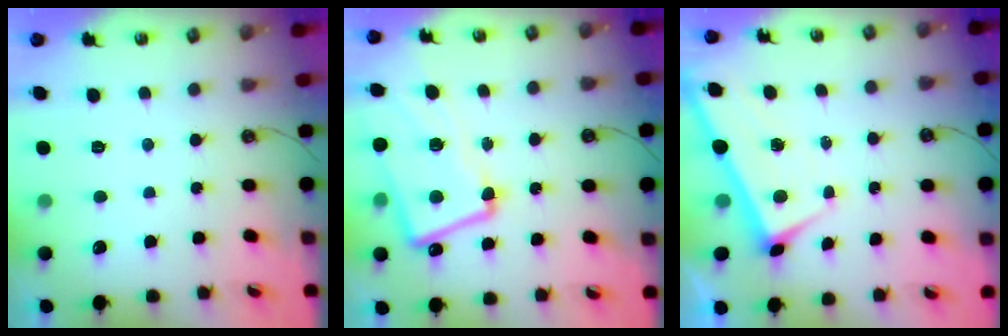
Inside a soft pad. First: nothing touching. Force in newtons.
{"total": 8.5, "press": 8.4, "slide": 1.6}
{"total": 1.7, "press": 1.7, "slide": 0.1}